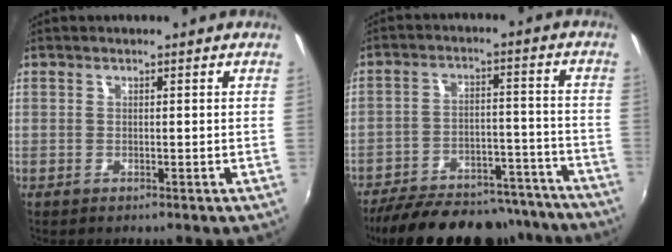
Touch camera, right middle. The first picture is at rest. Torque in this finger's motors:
{"motor_torque": [1.07, -1.06, 0.25, 0.12]}